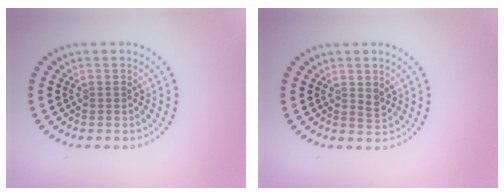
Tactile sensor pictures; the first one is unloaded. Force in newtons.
{"total": 1.0, "press": 1.0, "slide": 0.3}